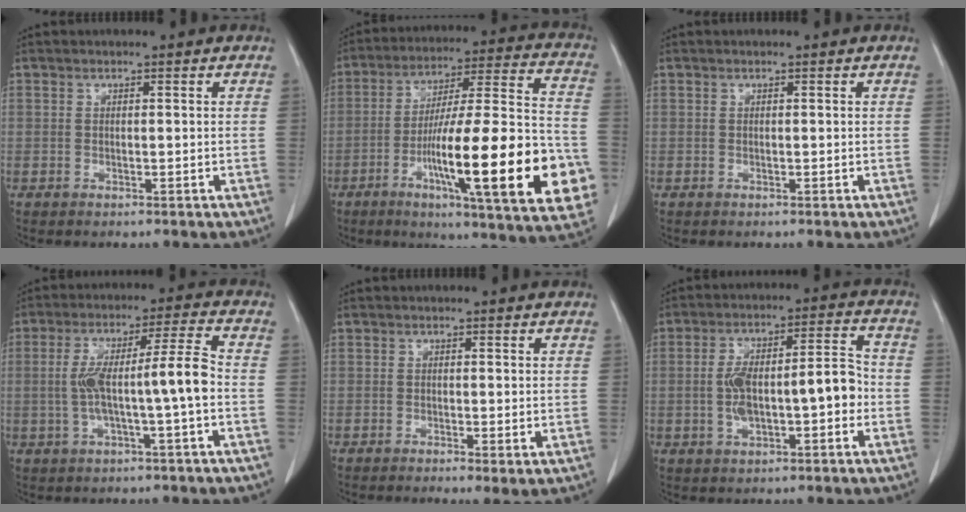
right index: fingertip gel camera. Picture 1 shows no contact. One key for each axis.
{"total": 27.7, "fx": -8.0, "fy": 3.0, "fz": 26.4, "tx": -0.342, "ty": -0.008, "tz": -0.120}
{"total": 0.0}
{"total": 9.6, "fx": -1.4, "fy": 0.1, "fz": 9.5, "tx": -0.174, "ty": 0.027, "tz": -0.024}
{"total": 2.2, "fx": -0.8, "fy": 0.4, "fz": 2.0, "tx": -0.027, "ty": -0.006, "tz": -0.007}
{"total": 10.9, "fx": -1.8, "fy": 3.3, "fz": 10.2, "tx": -0.179, "ty": 0.033, "tz": -0.024}